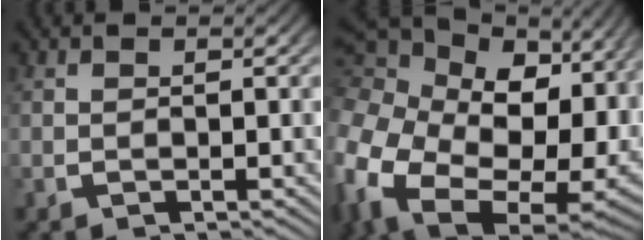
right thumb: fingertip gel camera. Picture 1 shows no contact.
{"total": 19.0, "force": [-1.4, 13.7, 13.0], "torque": [-0.287, -0.093, 0.004]}